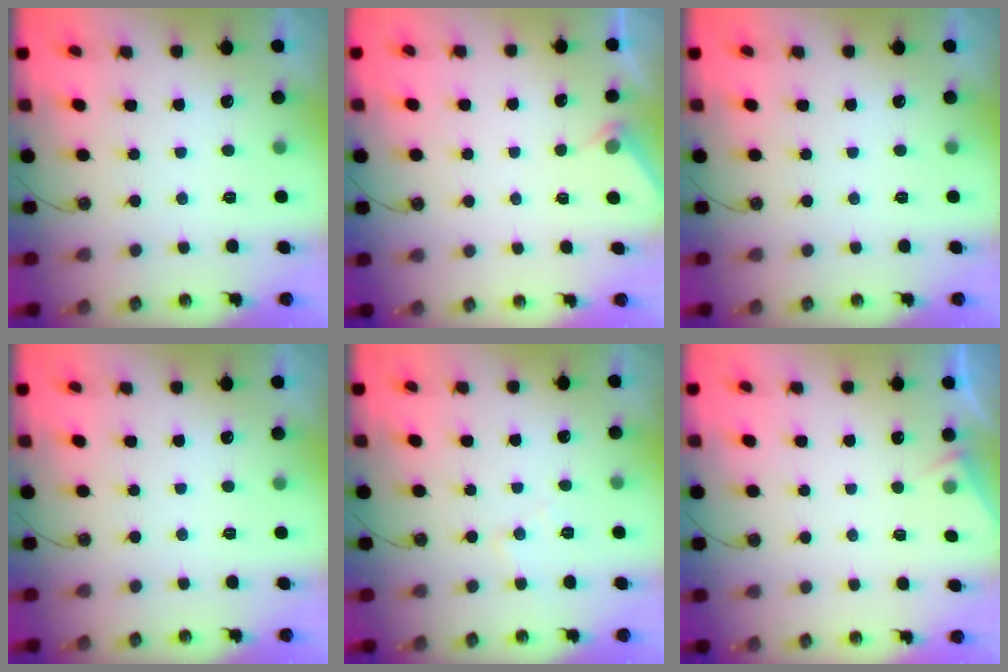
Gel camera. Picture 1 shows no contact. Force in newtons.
{"total": 3.0, "press": 2.9, "slide": 0.4}
{"total": 0.0}
{"total": 0.0}
{"total": 5.5, "press": 5.5, "slide": 0.8}
{"total": 4.6, "press": 4.5, "slide": 0.6}